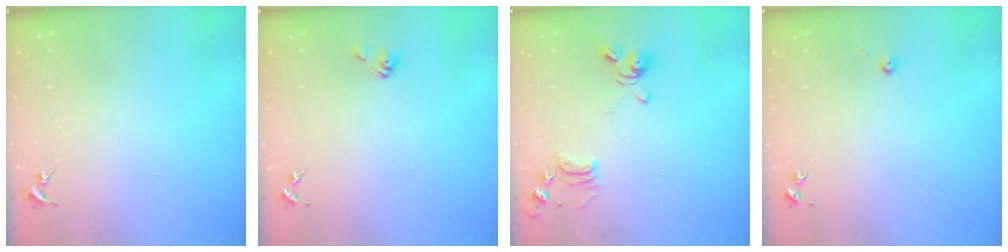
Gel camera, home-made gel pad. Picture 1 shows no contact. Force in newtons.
{"total": 5.8, "press": 5.3, "slide": 2.3}
{"total": 11.9, "press": 11.8, "slide": 1.3}
{"total": 3.0, "press": 3.0, "slide": 0.3}